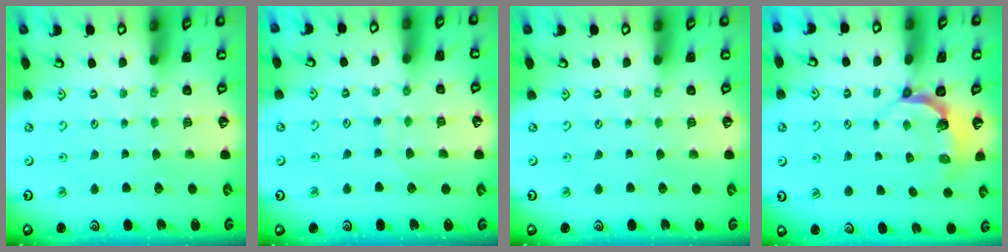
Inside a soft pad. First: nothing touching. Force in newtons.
{"total": 5.9, "press": 5.9, "slide": 0.5}
{"total": 0.0}
{"total": 5.0, "press": 4.0, "slide": 3.1}